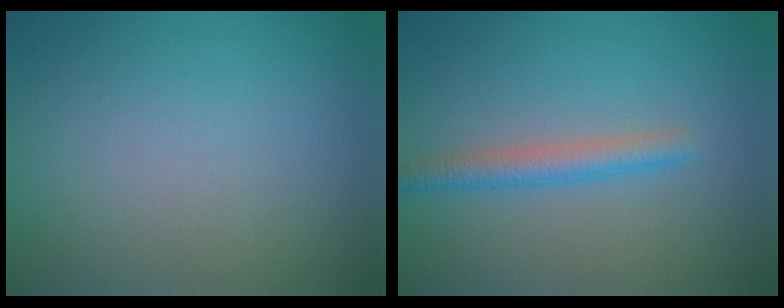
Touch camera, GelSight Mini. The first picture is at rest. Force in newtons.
{"total": 2.4, "press": 2.4, "slide": 0.1}